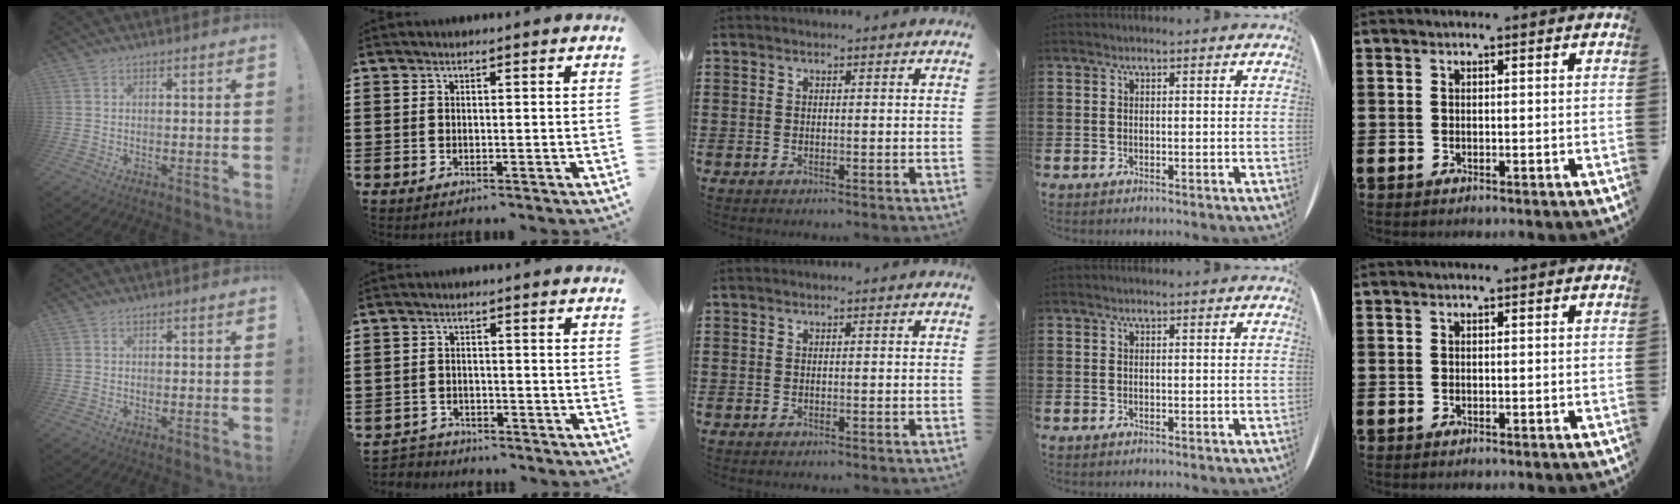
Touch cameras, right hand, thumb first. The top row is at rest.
{"index": {"total": 2.4, "force": [-2.3, 0.6, -0.3], "torque": [-0.002, 0.003, -0.053]}}